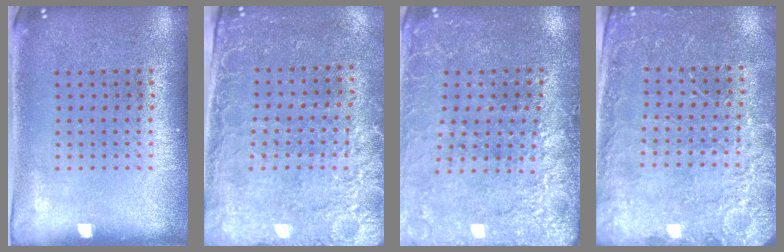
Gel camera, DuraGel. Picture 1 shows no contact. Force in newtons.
{"total": 2.6, "press": 2.4, "slide": 1.1}
{"total": 2.8, "press": 2.8, "slide": 0.1}
{"total": 2.7, "press": 2.6, "slide": 0.3}